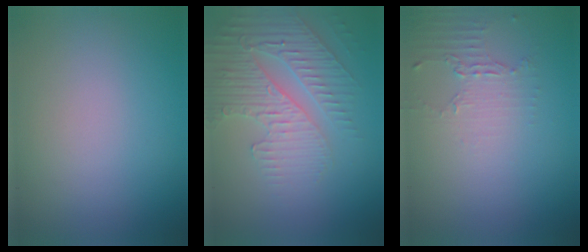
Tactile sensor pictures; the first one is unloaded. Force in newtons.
{"total": 4.1, "press": 3.9, "slide": 1.3}
{"total": 2.1, "press": 1.5, "slide": 1.4}